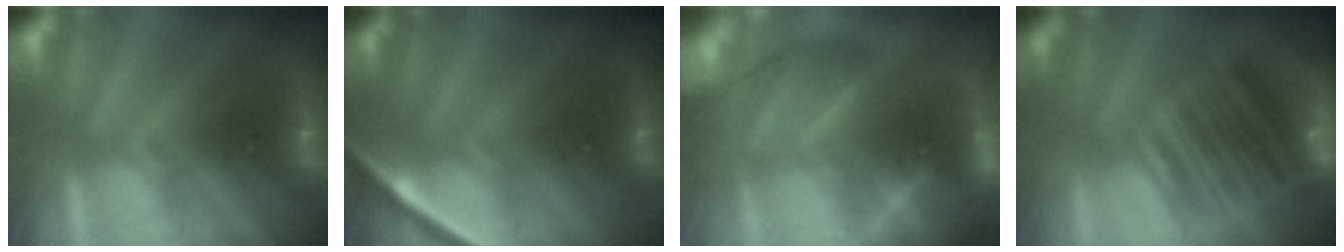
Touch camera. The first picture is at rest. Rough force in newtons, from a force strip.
{"total": 1.9}
{"total": 7.0}
{"total": 5.9}